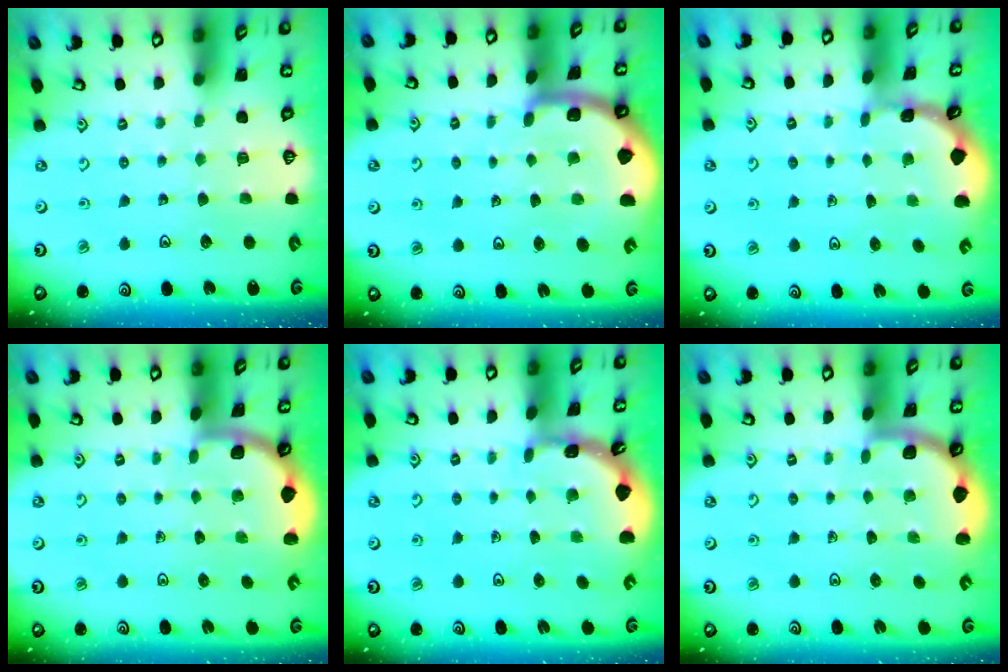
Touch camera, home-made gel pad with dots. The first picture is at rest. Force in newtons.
{"total": 4.5, "press": 4.4, "slide": 0.8}
{"total": 0.7, "press": 0.7, "slide": 0.3}
{"total": 1.9, "press": 1.9, "slide": 0.0}
{"total": 1.8, "press": 1.8, "slide": 0.1}
{"total": 1.9, "press": 1.9, "slide": 0.0}